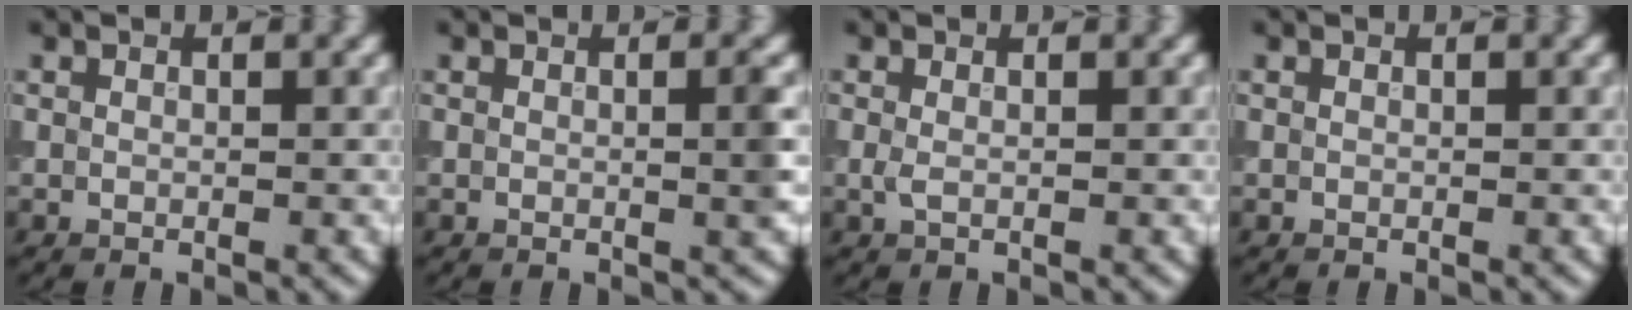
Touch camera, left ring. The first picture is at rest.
{"total": 1.5, "force": [0.0, 0.0, 1.5], "torque": [-0.019, -0.002, -0.002]}
{"total": 0.7, "force": [0.0, 0.3, 0.7], "torque": [-0.018, 0.000, -0.001]}
{"total": 0.0}